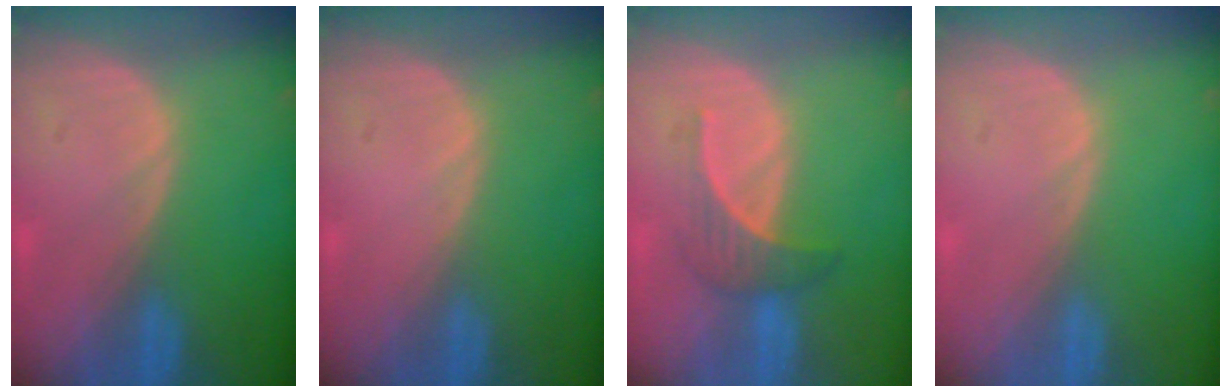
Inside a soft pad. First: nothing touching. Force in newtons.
{"total": 0.0}
{"total": 3.8, "press": 3.8, "slide": 0.8}
{"total": 0.0}